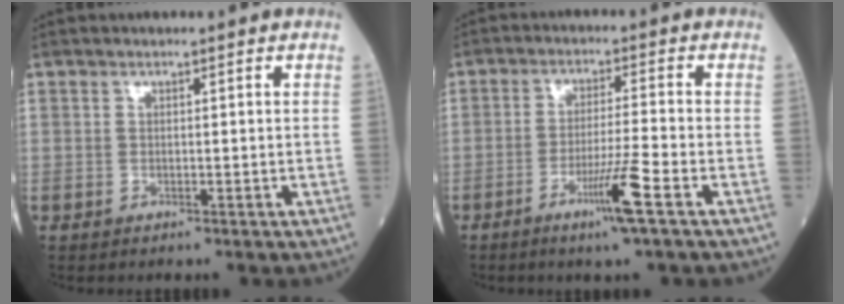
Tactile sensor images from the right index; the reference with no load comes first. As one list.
[{"total": 6.7, "force": [-3.5, -1.1, 5.5], "torque": [-0.100, -0.014, -0.069]}]